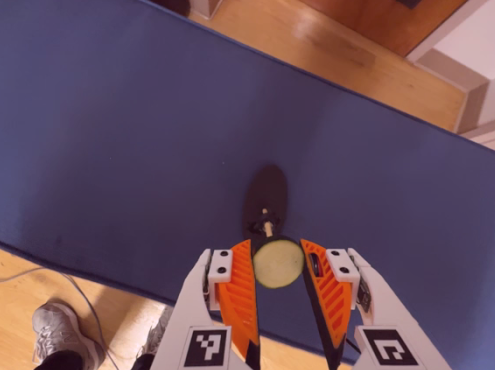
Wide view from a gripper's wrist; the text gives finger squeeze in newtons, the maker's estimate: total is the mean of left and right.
{"total": 7.7, "left": 7.6, "right": 7.8}